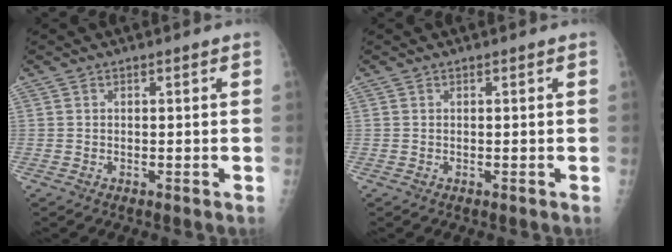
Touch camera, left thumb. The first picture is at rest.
{"total": 0.0}